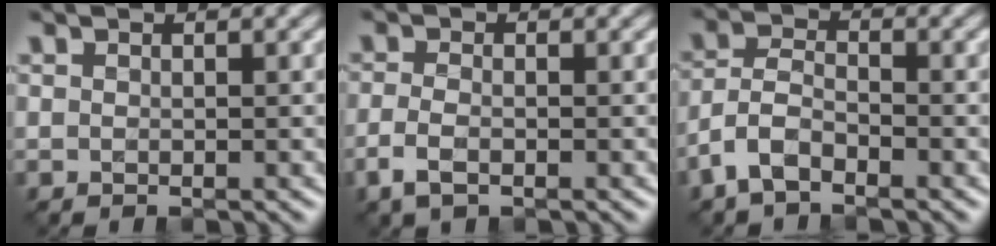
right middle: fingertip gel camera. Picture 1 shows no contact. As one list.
[{"total": 2.4, "force": [-1.2, 1.1, 1.8], "torque": [-0.045, -0.006, -0.029]}, {"total": 3.5, "force": [-2.2, 1.5, 2.2], "torque": [-0.044, 0.005, -0.056]}]